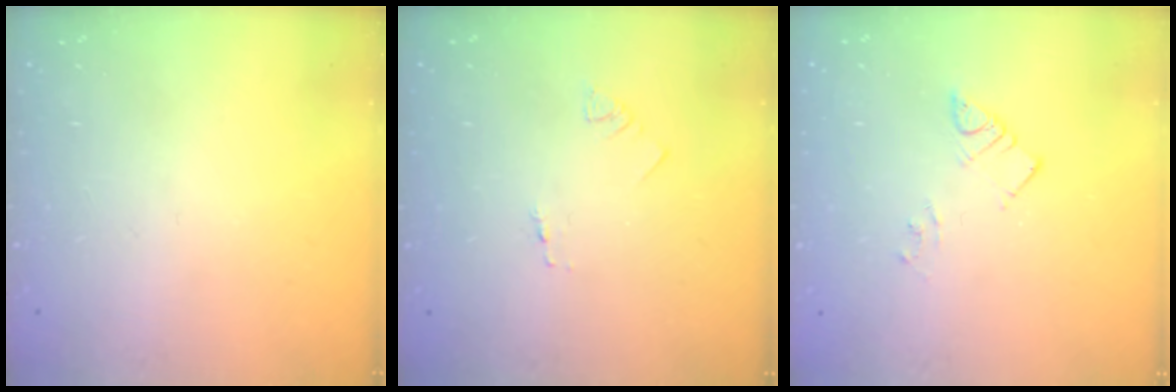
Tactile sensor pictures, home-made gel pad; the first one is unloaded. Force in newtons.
{"total": 1.3, "press": 1.2, "slide": 0.1}
{"total": 4.0, "press": 3.9, "slide": 0.5}